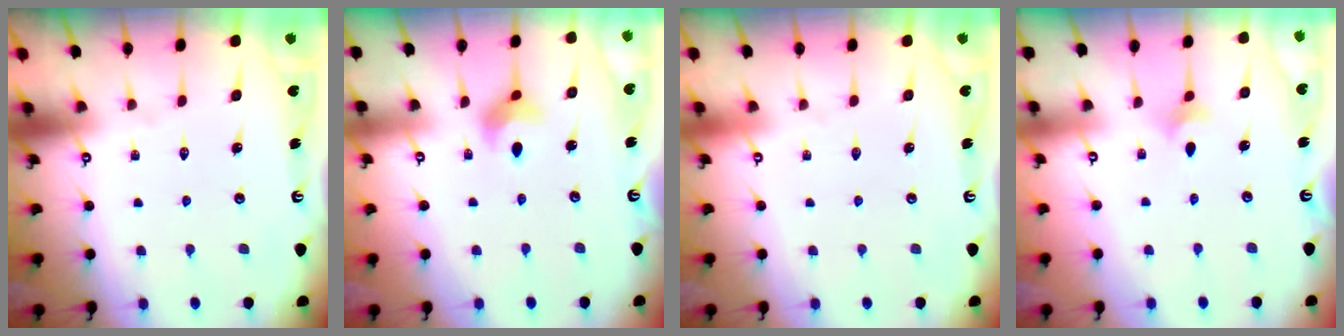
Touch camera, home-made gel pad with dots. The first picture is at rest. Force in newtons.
{"total": 5.0, "press": 5.0, "slide": 0.6}
{"total": 0.0}
{"total": 2.5, "press": 2.5, "slide": 0.6}